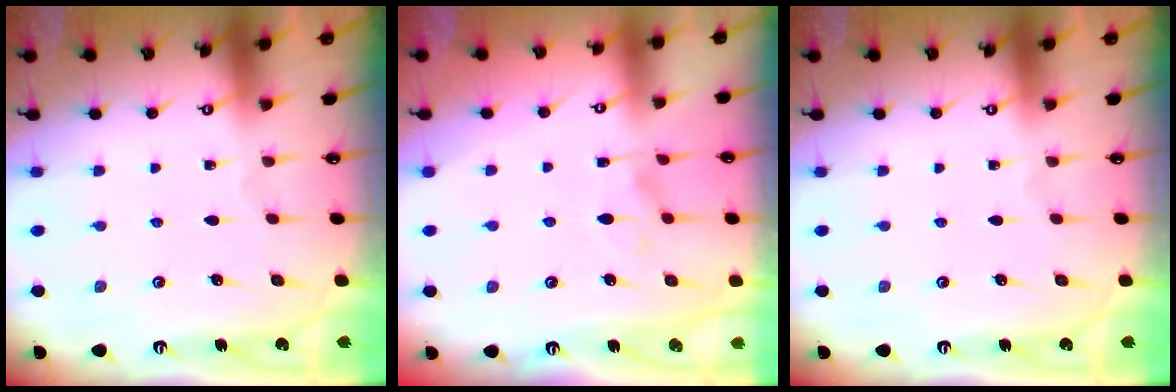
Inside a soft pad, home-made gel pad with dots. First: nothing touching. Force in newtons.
{"total": 1.3, "press": 1.2, "slide": 0.6}
{"total": 0.0}